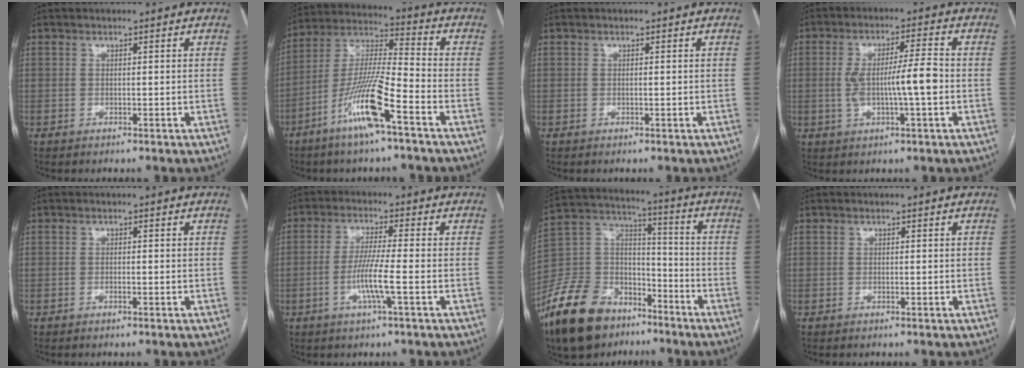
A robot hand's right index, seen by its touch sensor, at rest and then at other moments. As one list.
[{"total": 13.6, "force": [-7.0, 0.8, 11.6], "torque": [-0.233, -0.010, -0.135]}, {"total": 0.0}, {"total": 8.2, "force": [-1.1, 0.6, 8.1], "torque": [-0.146, 0.009, -0.016]}, {"total": 0.7, "force": [-0.4, 0.1, 0.6], "torque": [-0.012, 0.000, -0.004]}, {"total": 6.4, "force": [-2.0, -0.4, 6.1], "torque": [-0.118, -0.006, -0.039]}, {"total": 18.7, "force": [-12.8, 10.6, 8.6], "torque": [-0.183, 0.037, -0.229]}, {"total": 0.0}]